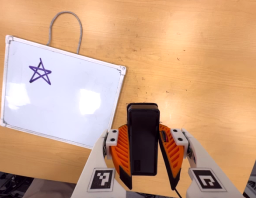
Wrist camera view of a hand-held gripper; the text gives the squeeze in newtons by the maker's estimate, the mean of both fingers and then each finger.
{"total": 7.0, "left": 5.4, "right": 8.7}